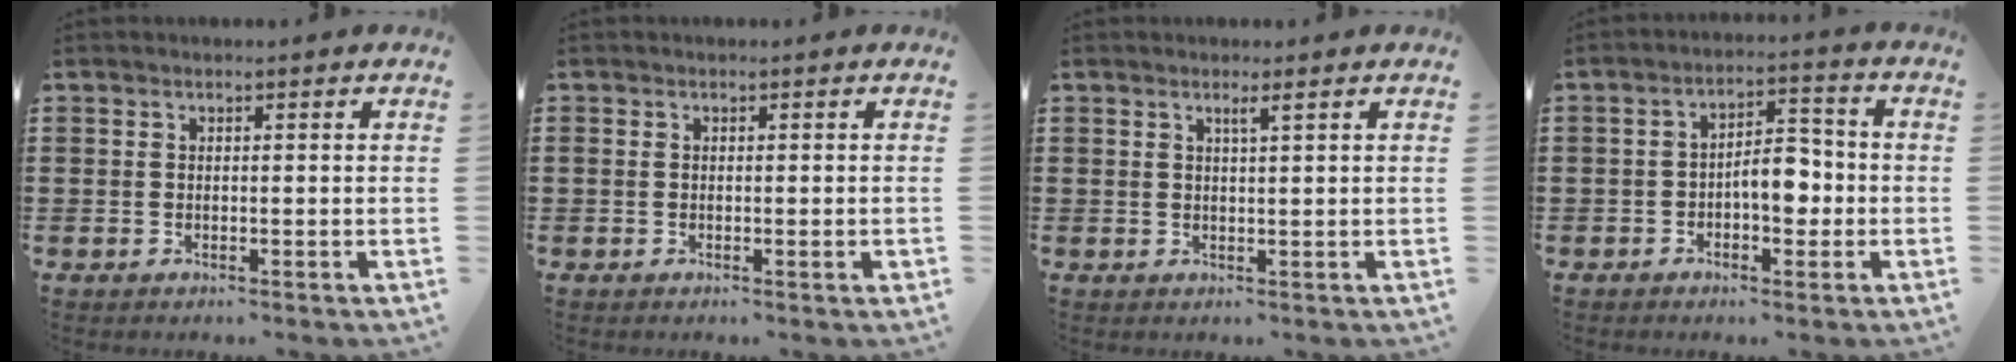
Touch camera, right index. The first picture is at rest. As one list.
[{"total": 0.9, "force": [-0.2, 0.0, 0.8], "torque": [-0.015, -0.004, -0.003]}, {"total": 1.2, "force": [0.7, -0.1, 1.0], "torque": [-0.019, -0.001, 0.011]}, {"total": 6.0, "force": [-1.4, 3.0, 5.1], "torque": [-0.072, 0.006, -0.028]}]